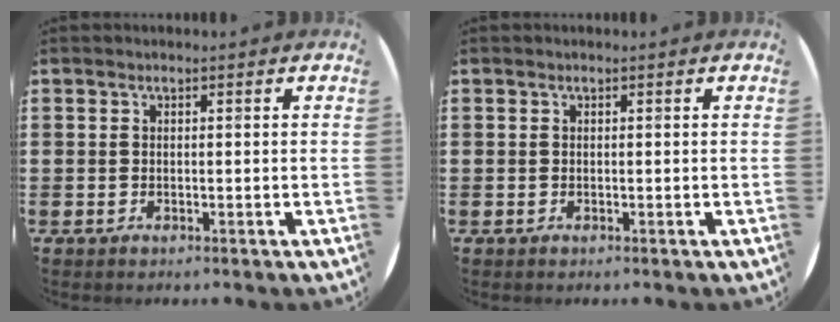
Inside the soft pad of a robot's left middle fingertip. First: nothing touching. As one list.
[{"total": 0.0}]